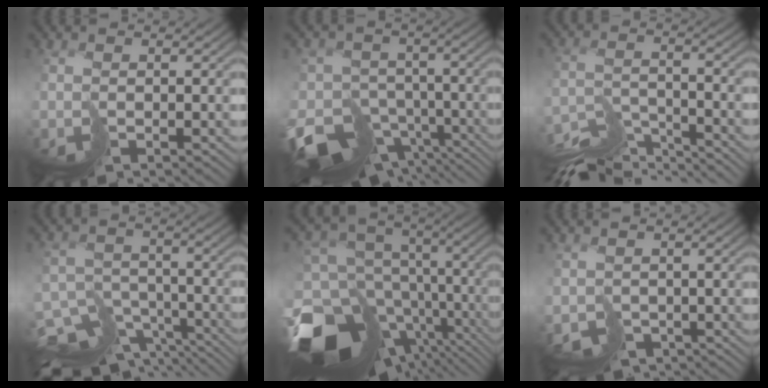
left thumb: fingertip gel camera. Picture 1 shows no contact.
{"total": 13.7, "force": [-8.2, 8.9, 6.5], "torque": [-0.162, -0.042, -0.097]}
{"total": 10.9, "force": [-10.4, 1.2, 3.0], "torque": [-0.067, -0.011, -0.159]}
{"total": 13.8, "force": [-11.5, 6.1, 4.7], "torque": [-0.108, -0.030, -0.158]}
{"total": 16.5, "force": [-4.9, 11.2, 11.1], "torque": [-0.253, -0.025, -0.042]}
{"total": 2.5, "force": [-0.8, 2.3, 0.5], "torque": [-0.014, -0.024, -0.010]}